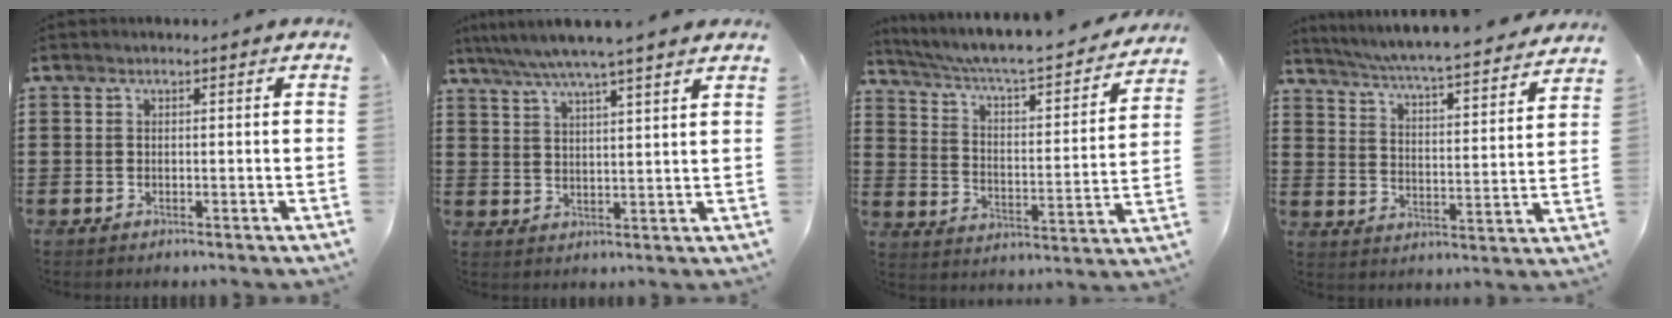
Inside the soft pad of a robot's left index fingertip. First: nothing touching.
{"total": 5.4, "force": [4.6, -0.6, 2.8], "torque": [-0.069, -0.020, 0.080]}
{"total": 4.7, "force": [4.1, 0.3, 2.3], "torque": [-0.068, -0.044, 0.059]}
{"total": 4.6, "force": [4.4, -0.8, 1.4], "torque": [-0.051, -0.044, 0.066]}